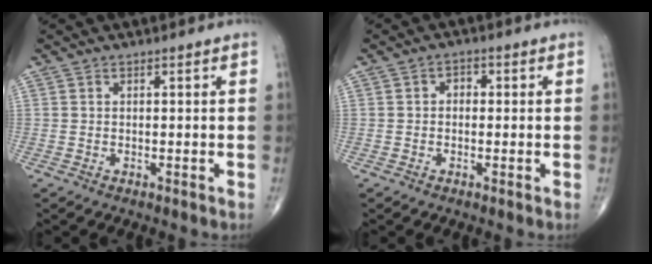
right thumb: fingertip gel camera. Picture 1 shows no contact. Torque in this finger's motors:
{"motor_torque": [-0.45, 0.32, 0.03, 0.03, 0.06]}